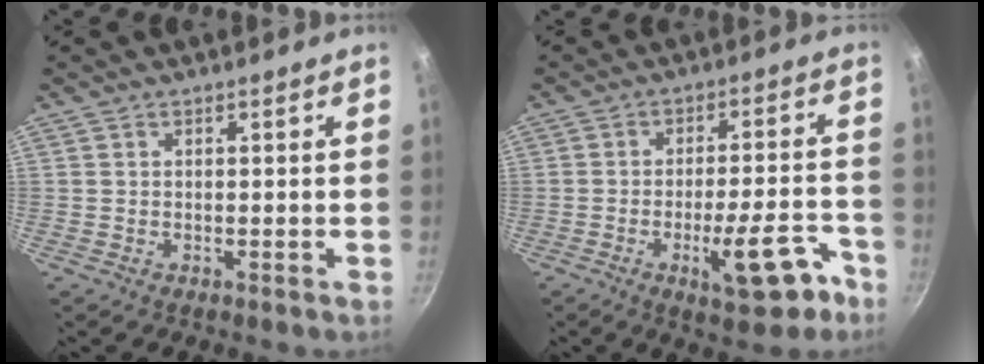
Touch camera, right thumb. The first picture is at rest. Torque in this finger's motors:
{"motor_torque": [-0.09, 0.01, 0.47, -0.21, -0.06]}